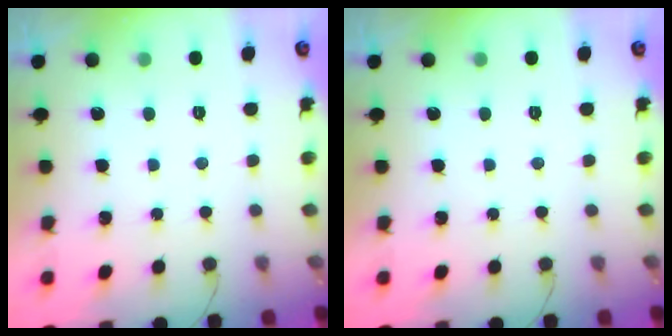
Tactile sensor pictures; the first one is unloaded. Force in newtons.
{"total": 0.0}